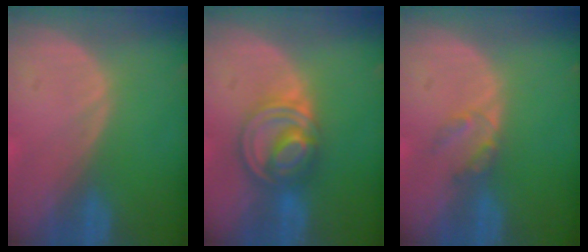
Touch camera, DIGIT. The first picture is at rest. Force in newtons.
{"total": 7.9, "press": 6.8, "slide": 3.9}
{"total": 2.5, "press": 2.5, "slide": 0.3}